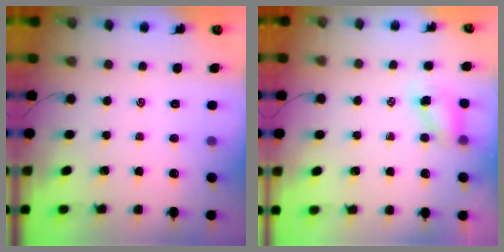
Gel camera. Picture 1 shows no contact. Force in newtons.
{"total": 5.8, "press": 5.8, "slide": 0.6}